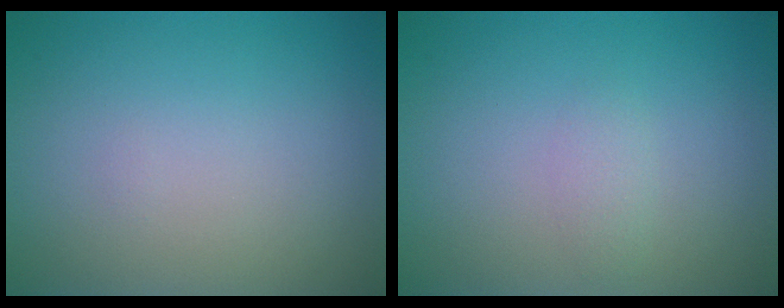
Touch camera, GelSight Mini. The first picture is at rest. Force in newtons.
{"total": 0.8, "press": 0.8, "slide": 0.1}